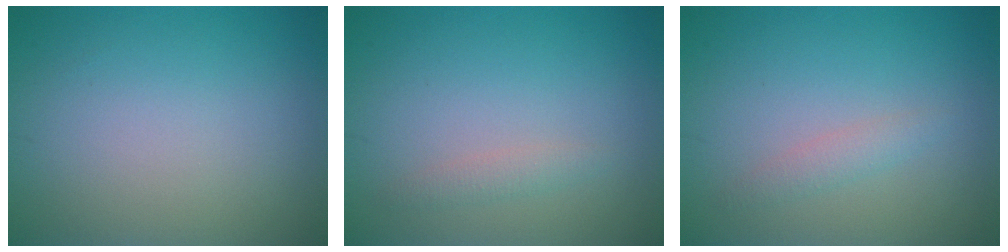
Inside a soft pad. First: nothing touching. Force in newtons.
{"total": 1.1, "press": 1.1, "slide": 0.0}
{"total": 1.3, "press": 1.3, "slide": 0.0}